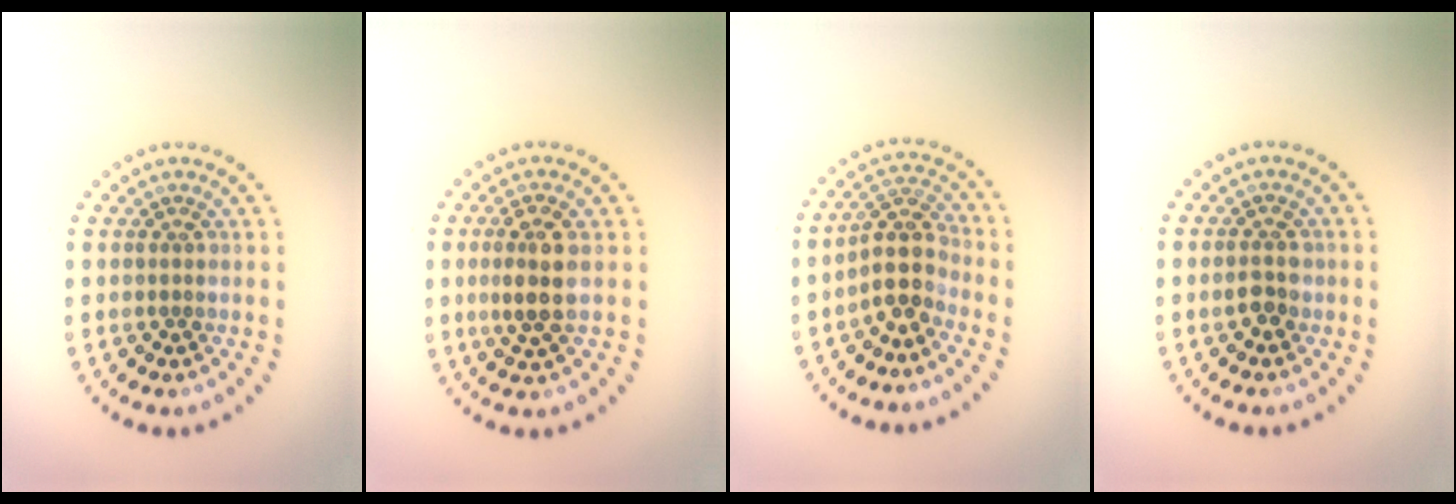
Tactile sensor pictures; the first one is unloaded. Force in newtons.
{"total": 3.2, "press": 3.1, "slide": 1.0}
{"total": 3.7, "press": 3.0, "slide": 2.2}
{"total": 1.9, "press": 1.9, "slide": 0.2}